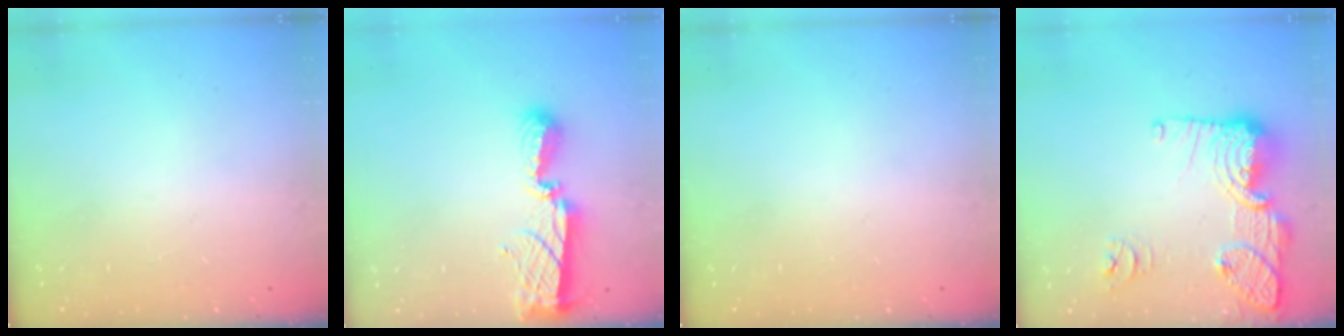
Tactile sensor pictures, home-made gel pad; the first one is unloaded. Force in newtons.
{"total": 8.4, "press": 8.4, "slide": 0.8}
{"total": 0.0}
{"total": 17.6, "press": 17.3, "slide": 3.3}